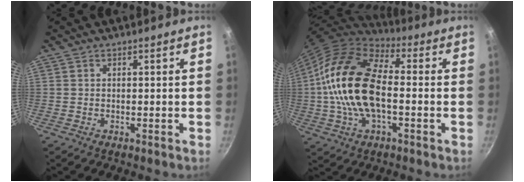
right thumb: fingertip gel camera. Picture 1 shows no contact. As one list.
[{"total": 19.5, "force": [-0.8, 10.6, 16.4], "torque": [-0.296, 0.028, -0.029]}]